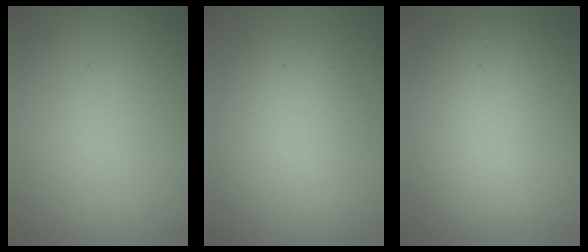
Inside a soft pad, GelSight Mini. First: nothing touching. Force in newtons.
{"total": 3.4, "press": 3.4, "slide": 0.2}
{"total": 7.5, "press": 7.5, "slide": 0.6}